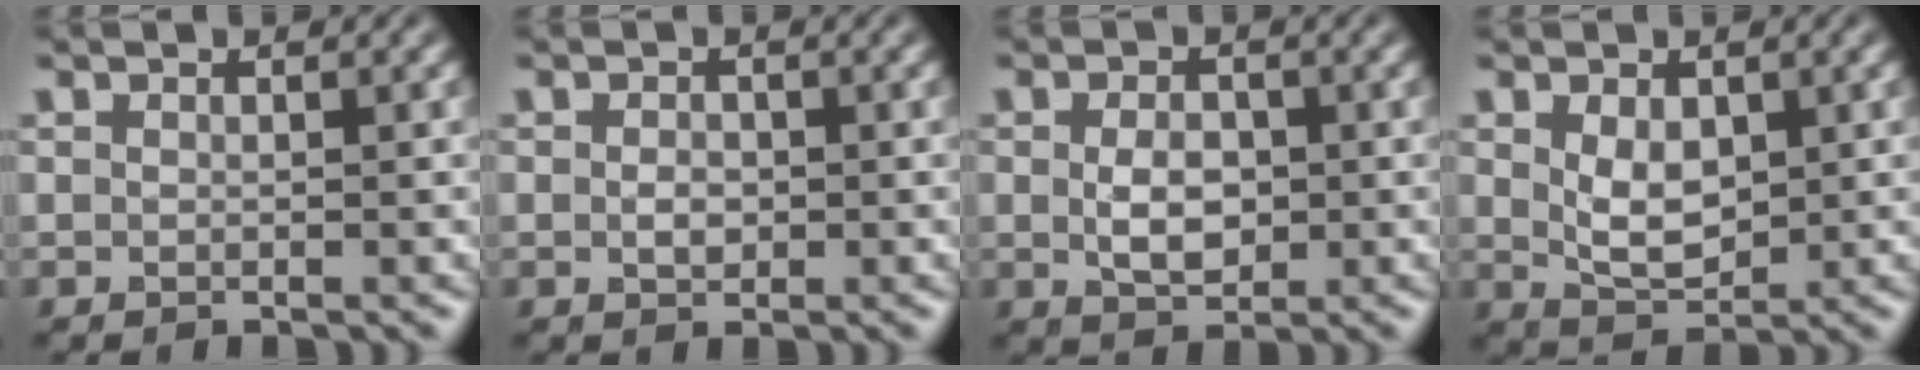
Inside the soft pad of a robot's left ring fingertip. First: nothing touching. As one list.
[{"total": 1.4, "force": [-0.1, 1.0, 1.0], "torque": [-0.018, -0.002, -0.003]}, {"total": 3.2, "force": [-0.1, 2.2, 2.4], "torque": [-0.050, -0.003, 0.000]}, {"total": 3.4, "force": [0.6, 2.2, 2.6], "torque": [-0.056, -0.005, 0.018]}]